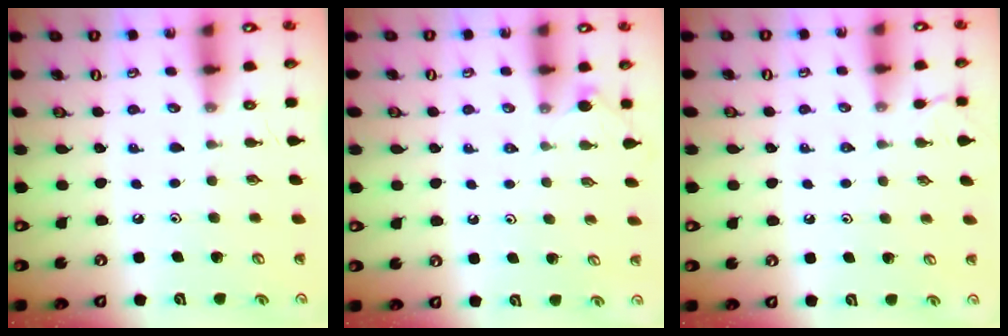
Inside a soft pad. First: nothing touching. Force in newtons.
{"total": 2.2, "press": 2.2, "slide": 0.4}
{"total": 1.8, "press": 1.8, "slide": 0.3}